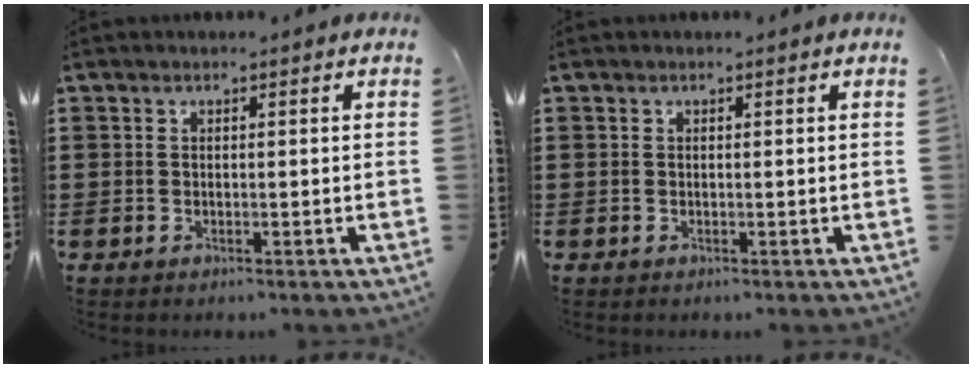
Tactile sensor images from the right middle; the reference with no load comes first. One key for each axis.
{"total": 0.0}